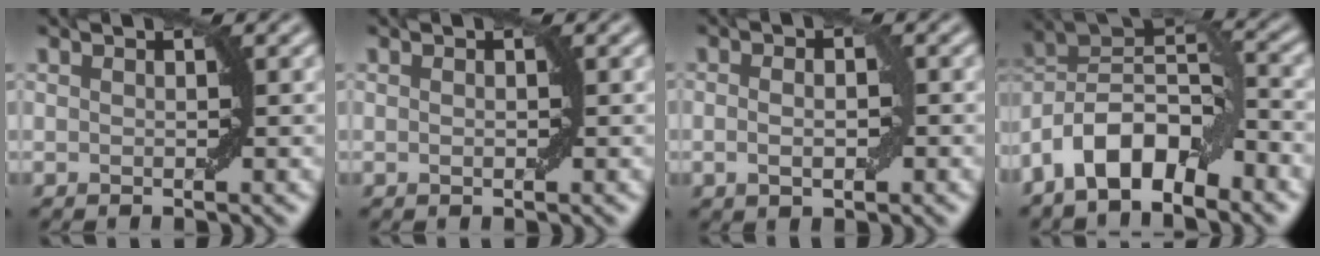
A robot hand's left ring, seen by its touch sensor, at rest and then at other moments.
{"total": 0.5, "force": [0.0, 0.3, 0.5], "torque": [-0.007, 0.001, 0.001]}
{"total": 2.6, "force": [-0.3, 1.4, 2.1], "torque": [-0.029, 0.001, -0.006]}
{"total": 9.3, "force": [-5.1, 3.9, 6.7], "torque": [-0.116, 0.012, -0.104]}